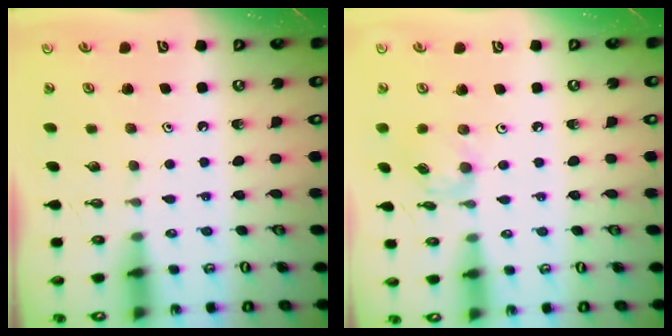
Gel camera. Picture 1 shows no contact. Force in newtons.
{"total": 6.9, "press": 6.9, "slide": 0.3}